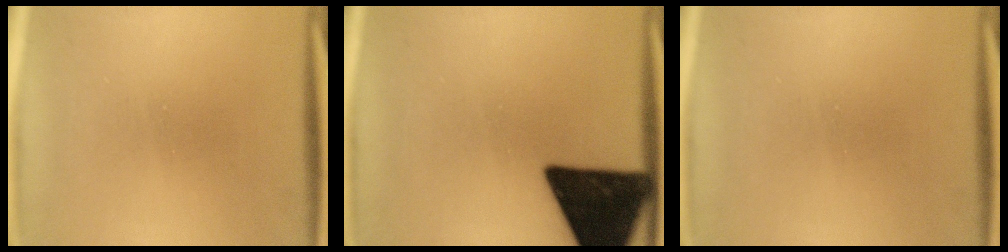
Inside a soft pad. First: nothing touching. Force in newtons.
{"total": 19.5}
{"total": 0.0}